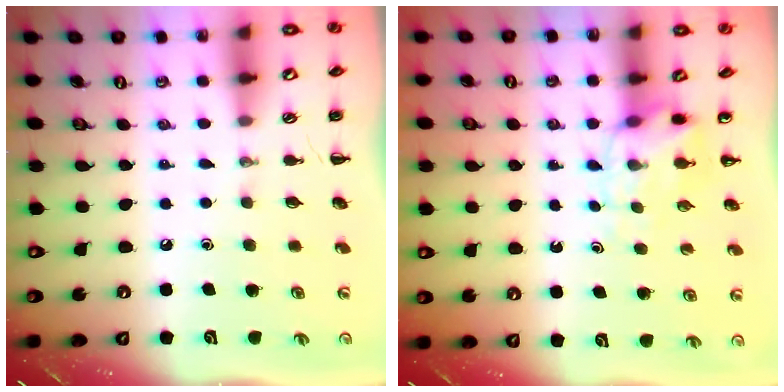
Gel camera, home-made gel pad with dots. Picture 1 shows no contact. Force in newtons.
{"total": 5.2, "press": 5.2, "slide": 0.6}